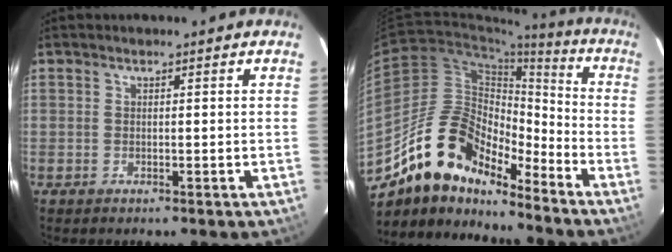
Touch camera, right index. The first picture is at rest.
{"total": 16.8, "force": [-13.4, 6.8, 7.6], "torque": [-0.135, 0.016, -0.248]}